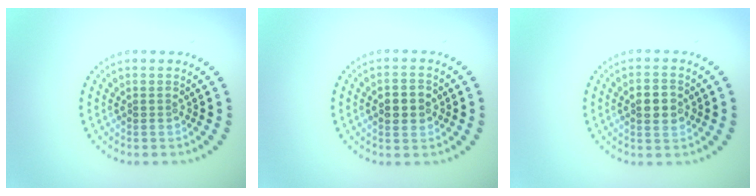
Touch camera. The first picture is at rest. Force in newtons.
{"total": 2.4, "press": 2.4, "slide": 0.2}
{"total": 2.9, "press": 2.9, "slide": 0.1}